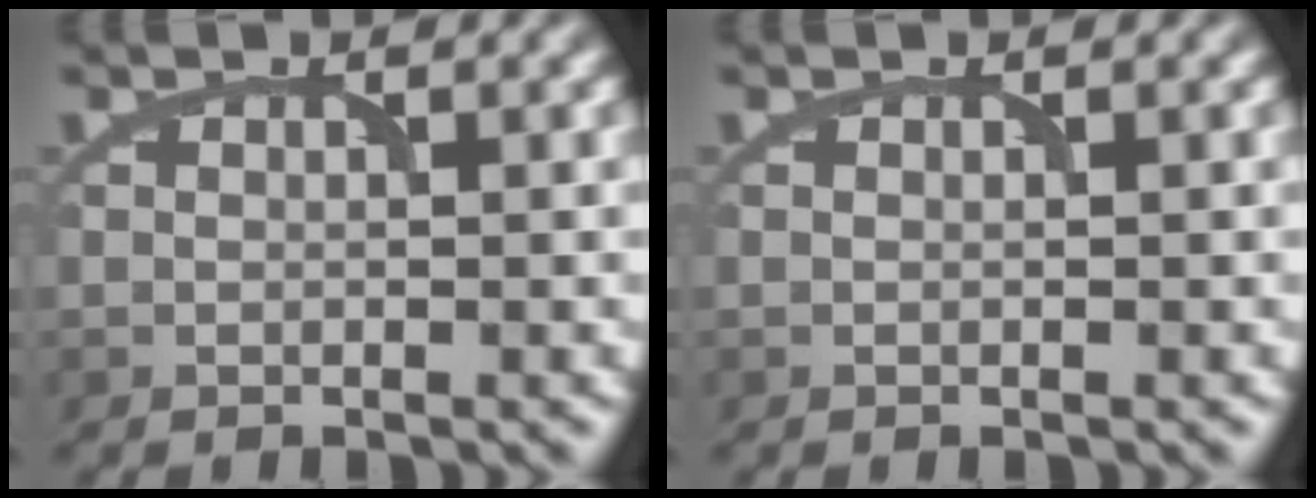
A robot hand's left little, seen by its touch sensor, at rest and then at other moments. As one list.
[{"total": 0.0}]